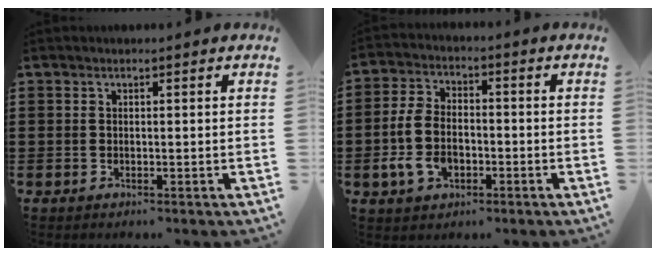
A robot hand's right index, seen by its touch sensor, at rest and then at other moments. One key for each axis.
{"total": 7.2, "fx": -2.0, "fy": 4.8, "fz": 5.1, "tx": -0.132, "ty": 0.000, "tz": -0.046}